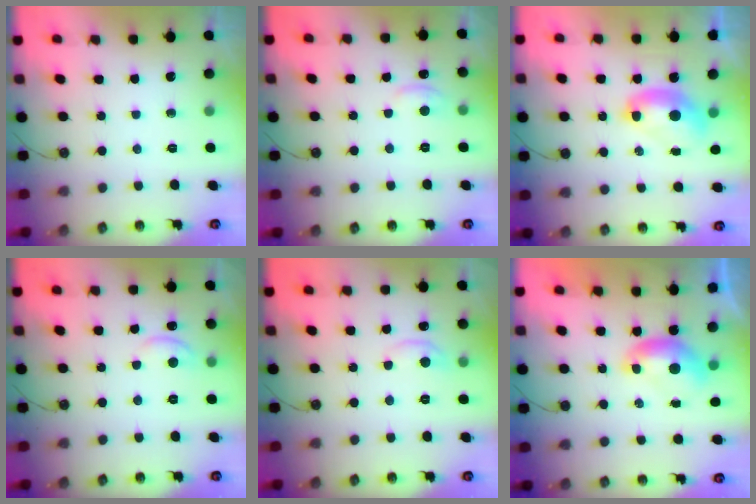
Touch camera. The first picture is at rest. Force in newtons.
{"total": 2.4, "press": 2.4, "slide": 0.4}
{"total": 2.7, "press": 2.7, "slide": 0.1}
{"total": 1.2, "press": 1.0, "slide": 0.6}
{"total": 0.6, "press": 0.1, "slide": 0.6}
{"total": 0.0}